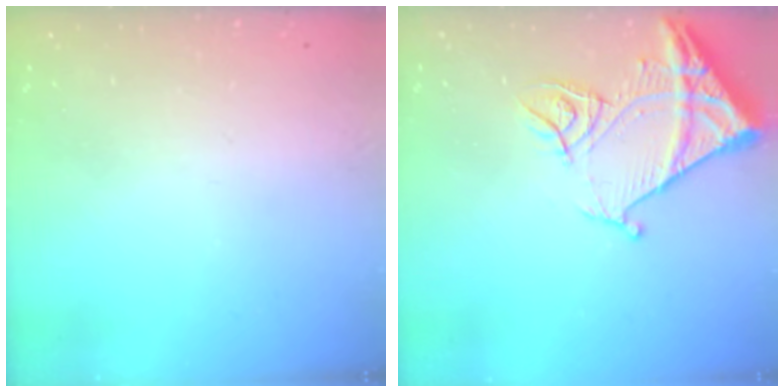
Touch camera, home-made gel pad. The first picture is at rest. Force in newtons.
{"total": 13.7, "press": 13.6, "slide": 1.4}